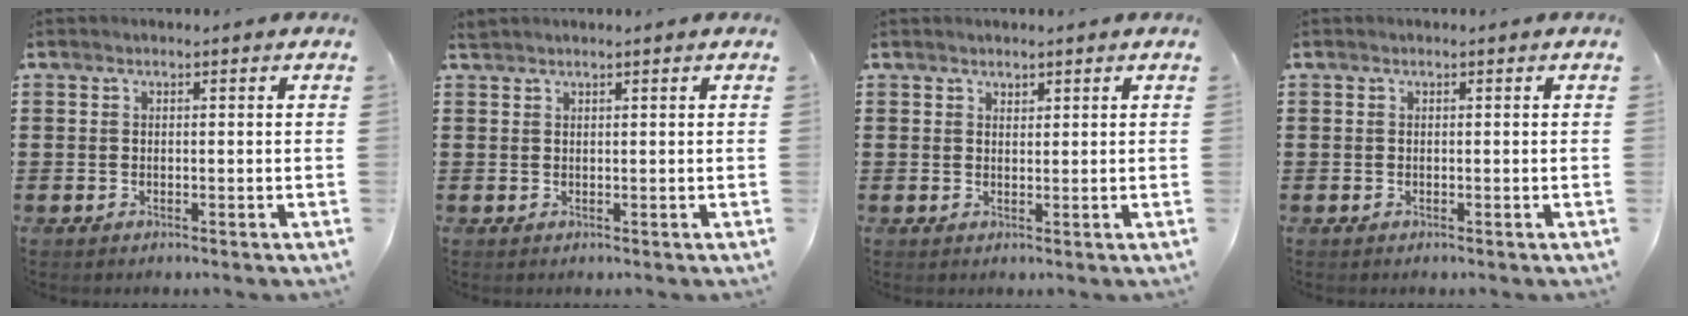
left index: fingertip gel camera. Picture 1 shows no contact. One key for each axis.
{"total": 0.8, "fx": 0.8, "fy": 0.0, "fz": 0.2, "tx": -0.007, "ty": 0.000, "tz": 0.015}
{"total": 1.2, "fx": 1.1, "fy": 0.4, "fz": 0.1, "tx": -0.003, "ty": 0.001, "tz": 0.022}
{"total": 0.0}